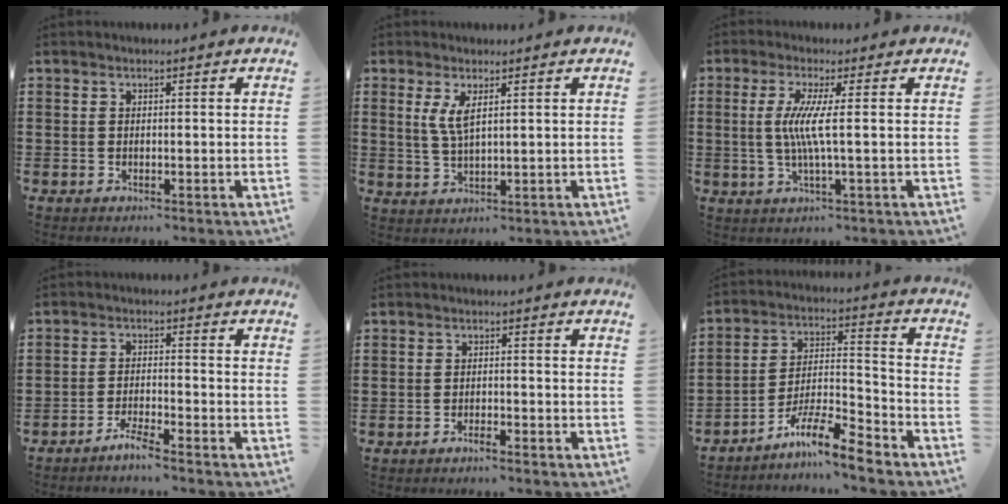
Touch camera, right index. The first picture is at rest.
{"total": 3.8, "force": [1.5, 1.1, 3.3], "torque": [-0.071, 0.003, 0.026]}
{"total": 5.8, "force": [0.2, -0.5, 5.8], "torque": [-0.123, -0.016, -0.005]}
{"total": 2.9, "force": [-2.6, -0.2, 1.1], "torque": [-0.028, 0.002, -0.052]}
{"total": 1.3, "force": [-1.2, 0.0, 0.6], "torque": [-0.013, -0.002, -0.022]}
{"total": 9.4, "force": [-7.8, 1.0, 5.2], "torque": [-0.089, 0.017, -0.149]}